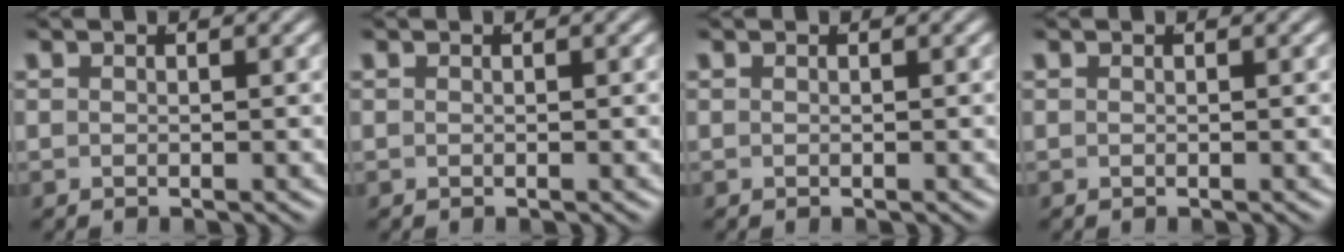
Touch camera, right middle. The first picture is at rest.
{"total": 0.0}
{"total": 0.0}
{"total": 0.0}